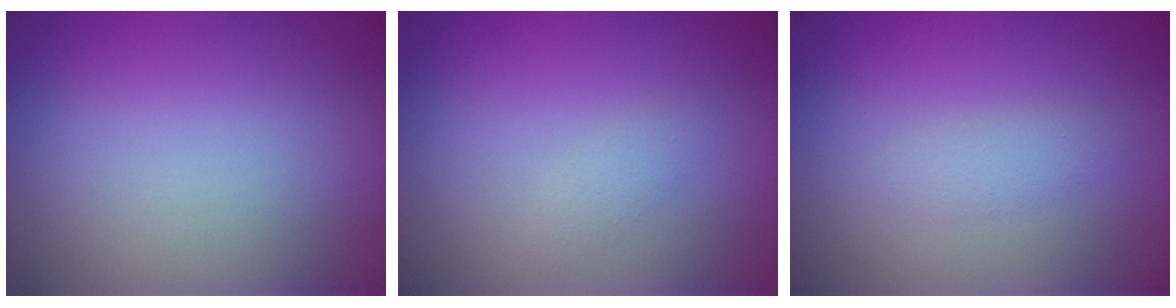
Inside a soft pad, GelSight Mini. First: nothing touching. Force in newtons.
{"total": 1.0, "press": 1.0, "slide": 0.1}
{"total": 1.3, "press": 1.3, "slide": 0.0}